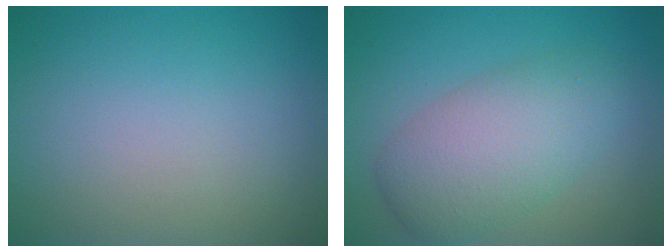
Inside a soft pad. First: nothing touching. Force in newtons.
{"total": 5.9, "press": 5.9, "slide": 0.0}